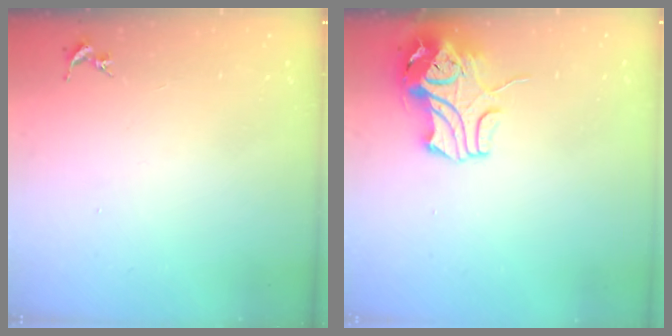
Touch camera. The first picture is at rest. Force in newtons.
{"total": 10.8, "press": 10.6, "slide": 1.6}